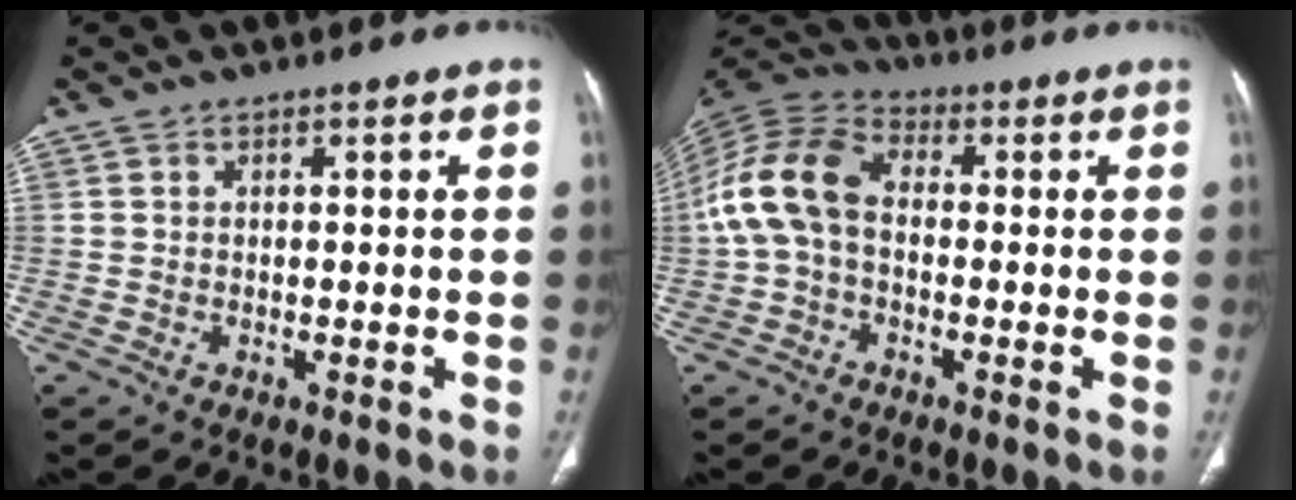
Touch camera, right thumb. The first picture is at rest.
{"total": 11.6, "force": [-0.4, 7.7, 8.6], "torque": [-0.173, 0.031, -0.020]}